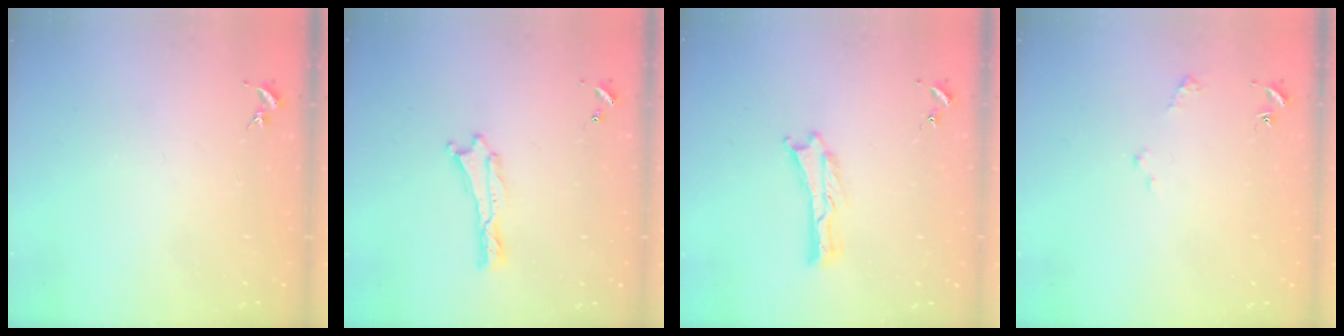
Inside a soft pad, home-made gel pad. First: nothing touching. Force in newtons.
{"total": 0.0}
{"total": 0.0}
{"total": 1.6, "press": 1.6, "slide": 0.2}